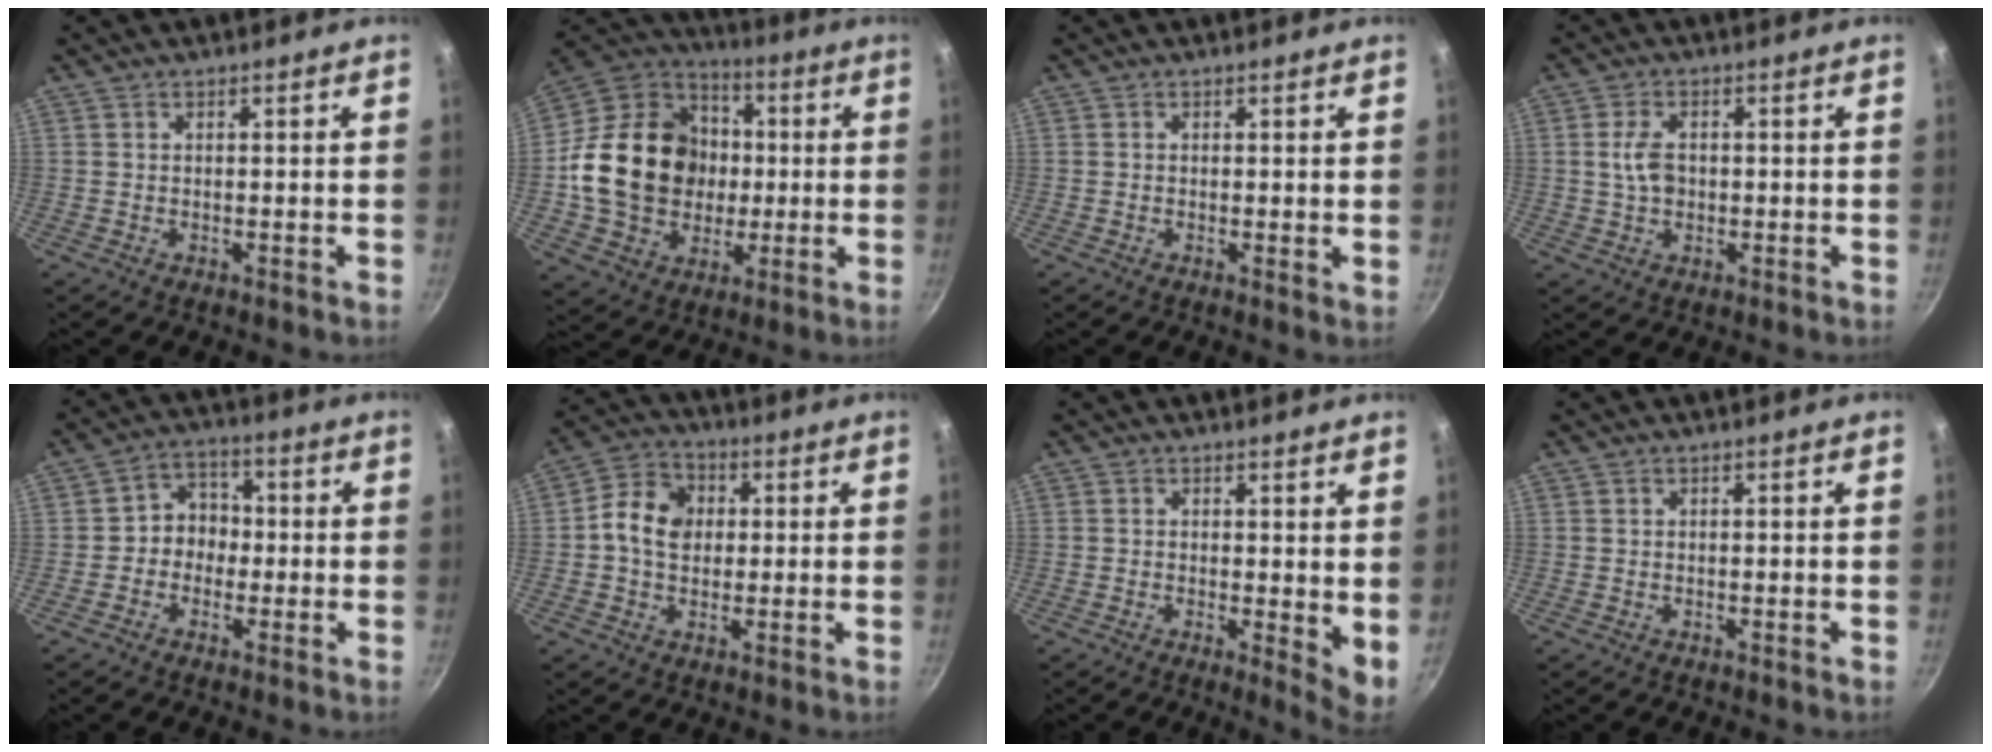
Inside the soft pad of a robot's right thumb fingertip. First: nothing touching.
{"total": 23.0, "force": [-0.5, 18.9, 13.1], "torque": [-0.204, 0.033, -0.003]}
{"total": 0.8, "force": [0.3, 0.4, 0.7], "torque": [-0.010, -0.004, 0.000]}
{"total": 4.7, "force": [0.2, 3.2, 3.5], "torque": [-0.060, 0.005, 0.001]}
{"total": 6.1, "force": [-0.9, 5.3, 2.9], "torque": [-0.002, 0.023, -0.027]}
{"total": 9.0, "force": [0.7, 7.2, 5.5], "torque": [-0.077, 0.014, -0.007]}
{"total": 4.6, "force": [0.7, 1.7, 4.2], "torque": [-0.057, -0.012, 0.008]}
{"total": 0.0}